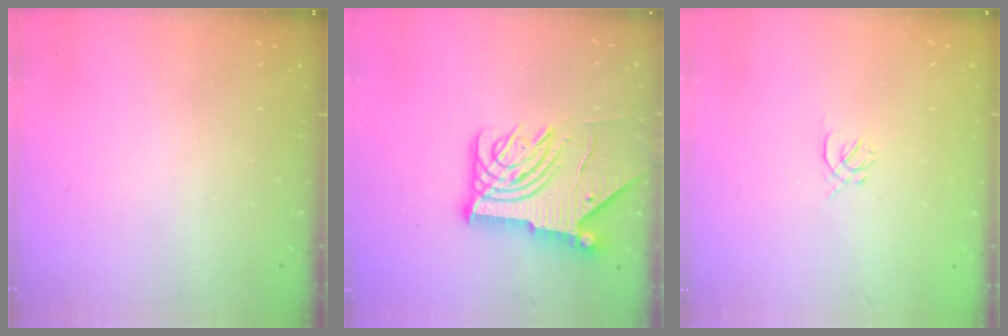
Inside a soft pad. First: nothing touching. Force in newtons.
{"total": 12.0, "press": 11.9, "slide": 1.5}
{"total": 1.0, "press": 0.9, "slide": 0.4}